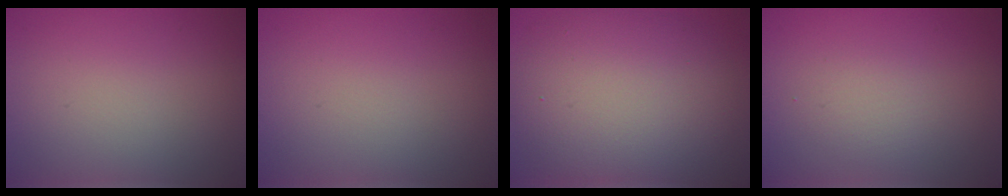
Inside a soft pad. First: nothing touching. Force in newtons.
{"total": 0.0}
{"total": 10.5, "press": 10.5, "slide": 0.3}
{"total": 1.7, "press": 1.7, "slide": 0.1}